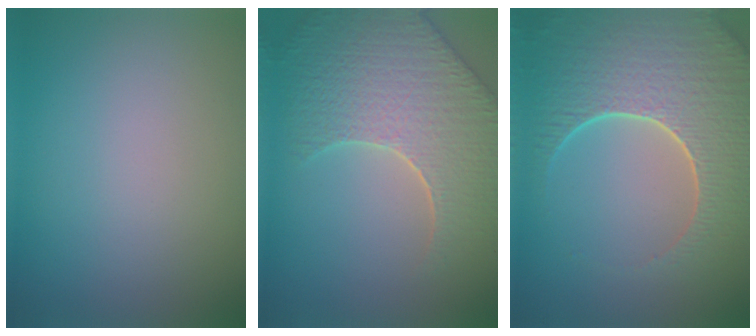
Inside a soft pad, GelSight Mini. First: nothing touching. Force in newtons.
{"total": 9.0, "press": 6.3, "slide": 6.4}
{"total": 8.8, "press": 6.3, "slide": 6.2}